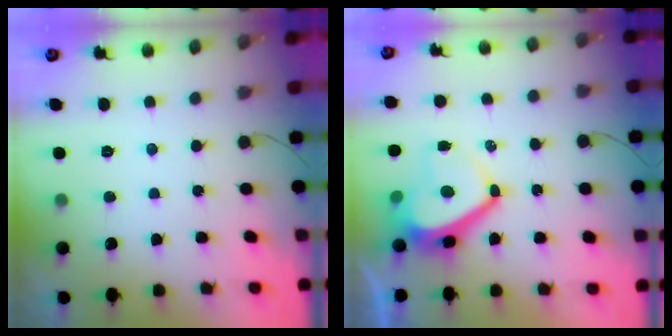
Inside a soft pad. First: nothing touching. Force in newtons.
{"total": 9.9, "press": 9.8, "slide": 1.2}